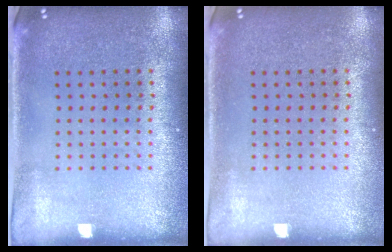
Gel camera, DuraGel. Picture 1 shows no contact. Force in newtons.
{"total": 0.0}